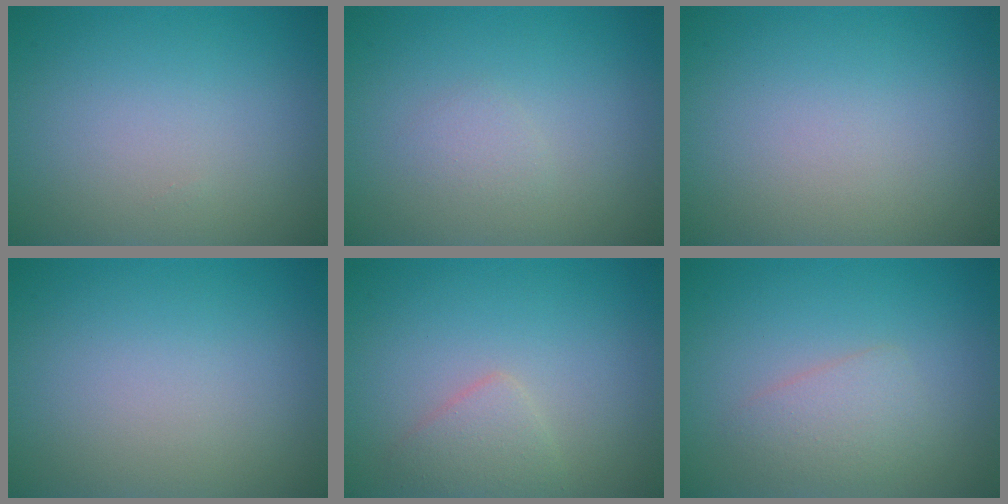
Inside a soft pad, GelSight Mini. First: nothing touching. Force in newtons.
{"total": 0.9, "press": 0.9, "slide": 0.0}
{"total": 0.0}
{"total": 0.0}
{"total": 1.9, "press": 1.9, "slide": 0.1}
{"total": 2.1, "press": 2.1, "slide": 0.0}